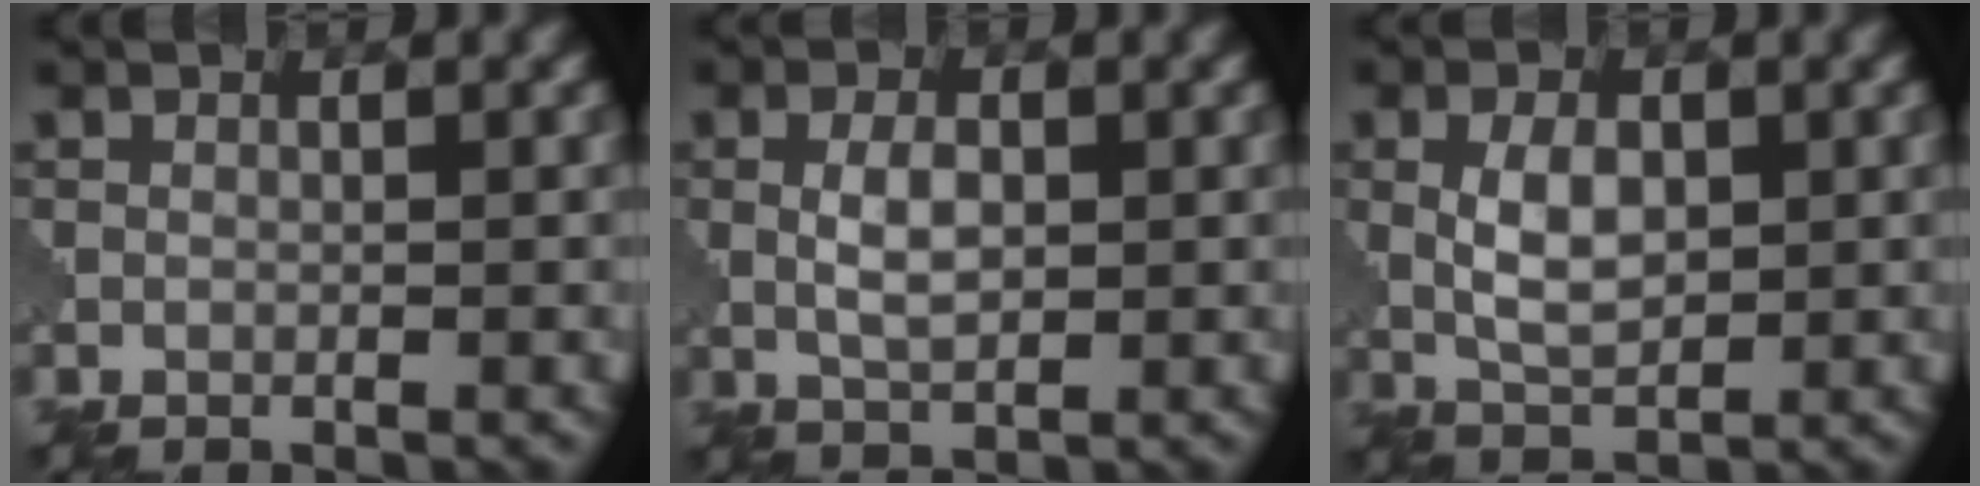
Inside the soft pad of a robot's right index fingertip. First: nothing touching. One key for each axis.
{"total": 2.9, "fx": 0.1, "fy": 1.5, "fz": 2.5, "tx": -0.056, "ty": -0.001, "tz": 0.003}
{"total": 3.9, "fx": 0.3, "fy": 2.1, "fz": 3.2, "tx": -0.071, "ty": 0.002, "tz": 0.009}